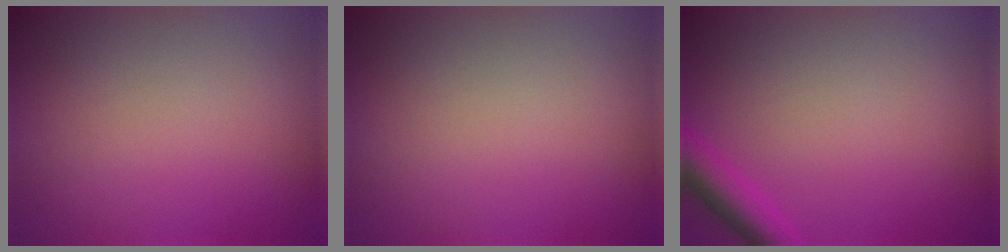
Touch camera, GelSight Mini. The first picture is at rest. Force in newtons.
{"total": 0.0}
{"total": 2.9, "press": 2.9, "slide": 0.2}